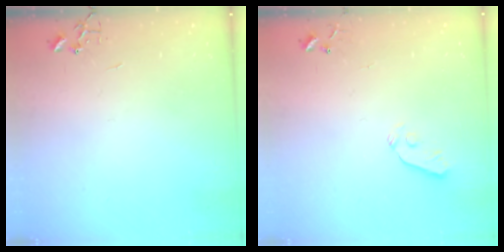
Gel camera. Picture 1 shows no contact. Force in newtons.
{"total": 3.3, "press": 3.2, "slide": 0.7}